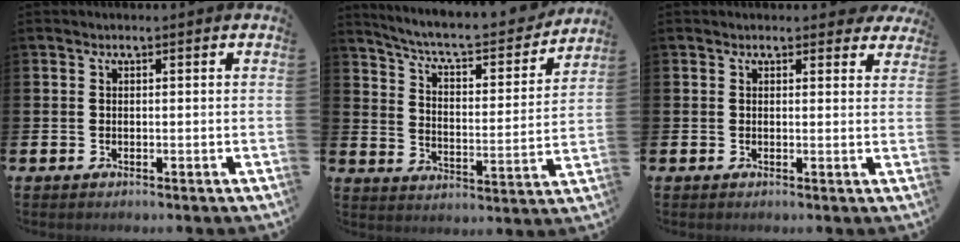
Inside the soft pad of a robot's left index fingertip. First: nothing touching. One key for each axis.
{"total": 7.5, "fx": 6.8, "fy": 1.5, "fz": 2.7, "tx": -0.075, "ty": -0.053, "tz": 0.110}
{"total": 1.5, "fx": 1.3, "fy": 0.7, "fz": 0.1, "tx": 0.009, "ty": 0.000, "tz": 0.021}